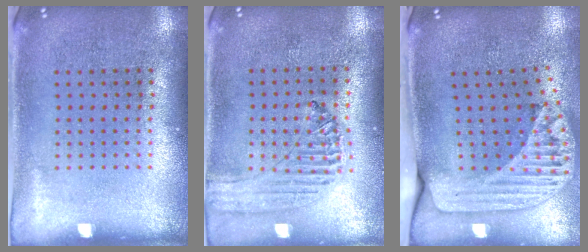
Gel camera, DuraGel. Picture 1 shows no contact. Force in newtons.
{"total": 0.6, "press": 0.6, "slide": 0.1}
{"total": 2.4, "press": 1.7, "slide": 1.6}